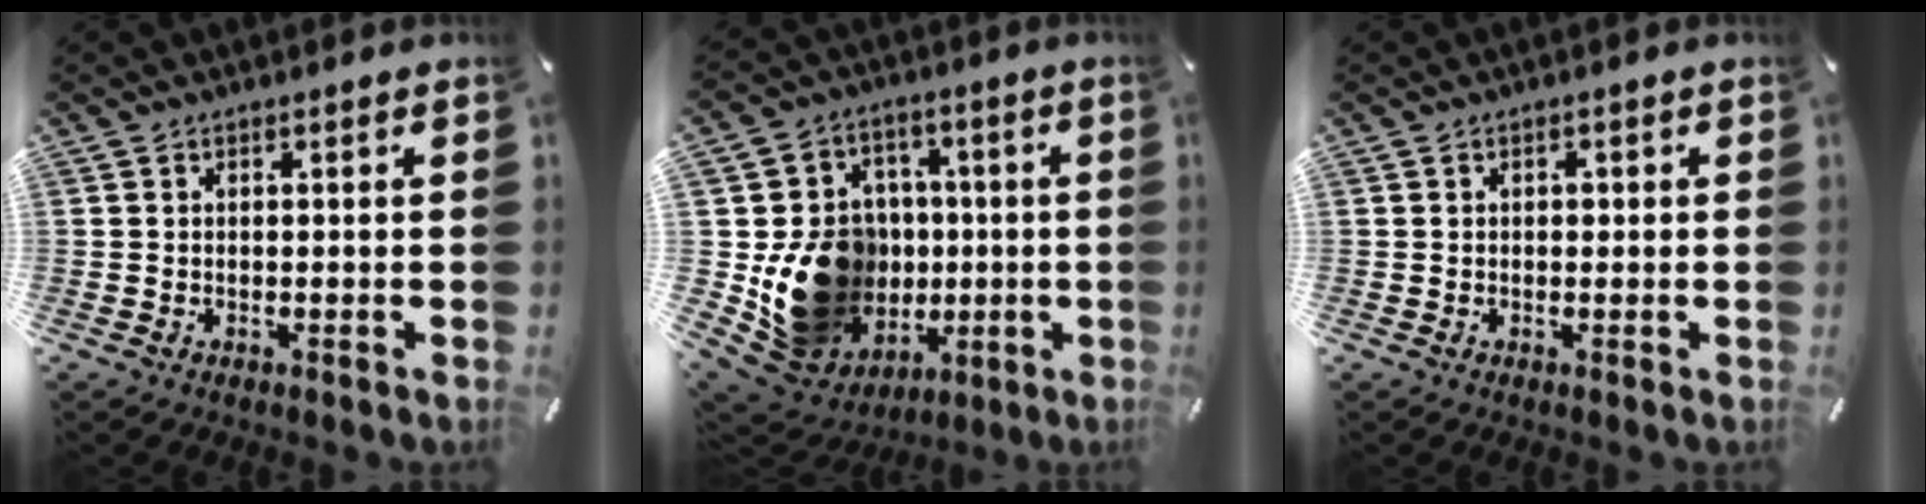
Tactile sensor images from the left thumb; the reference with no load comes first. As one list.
[{"total": 17.6, "force": [-1.5, 16.2, 6.9], "torque": [-0.106, 0.000, 0.001]}, {"total": 1.1, "force": [0.1, 1.0, 0.5], "torque": [-0.003, 0.002, -0.002]}]